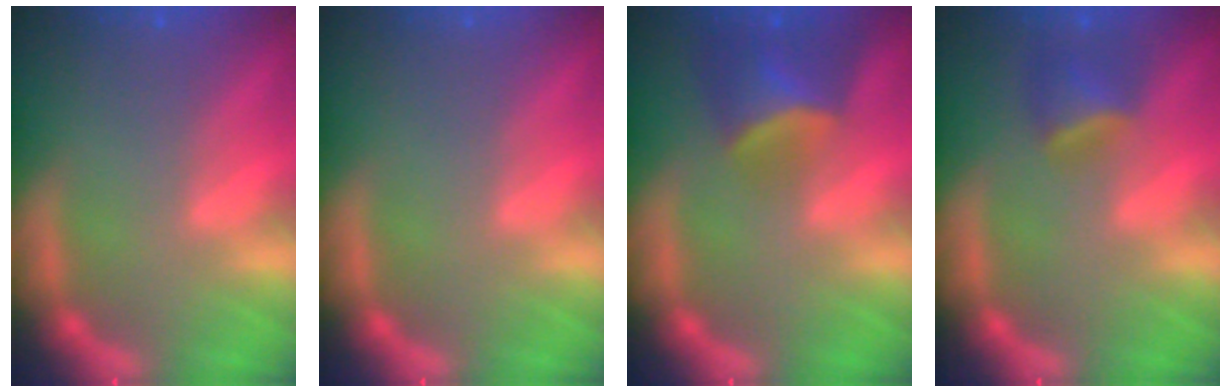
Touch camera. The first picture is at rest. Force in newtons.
{"total": 0.0}
{"total": 5.0}
{"total": 2.9}